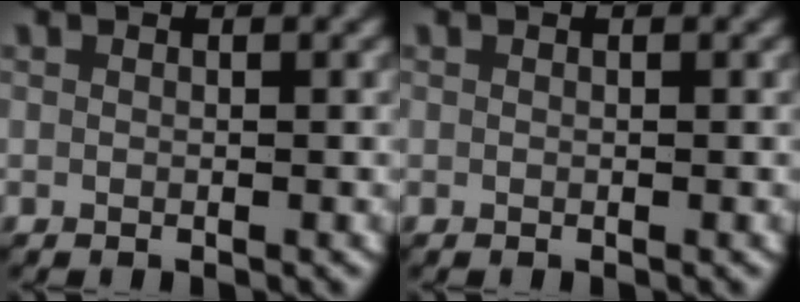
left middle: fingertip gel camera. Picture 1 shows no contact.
{"total": 0.0}